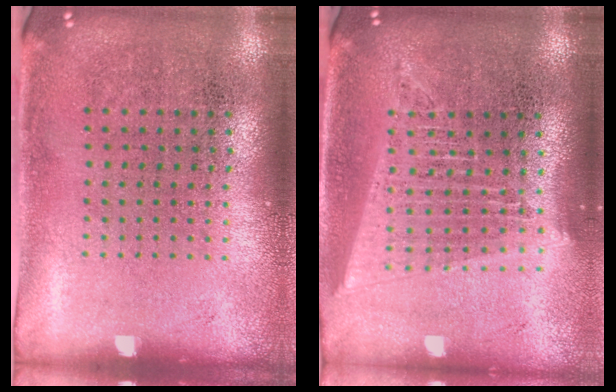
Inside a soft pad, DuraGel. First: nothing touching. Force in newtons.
{"total": 1.8, "press": 1.6, "slide": 0.8}